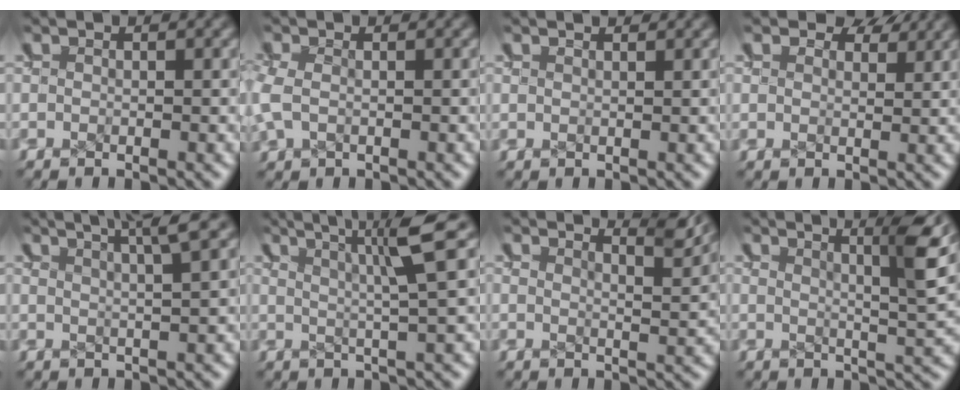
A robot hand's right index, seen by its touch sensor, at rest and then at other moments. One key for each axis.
{"total": 1.2, "fx": 0.6, "fy": 0.4, "fz": 0.9, "tx": -0.024, "ty": -0.001, "tz": 0.018}
{"total": 1.1, "fx": 0.8, "fy": -0.7, "fz": -0.3, "tx": 0.006, "ty": -0.002, "tz": 0.017}
{"total": 2.1, "fx": 1.9, "fy": 0.7, "fz": 0.6, "tx": -0.013, "ty": 0.002, "tz": 0.027}
{"total": 5.7, "fx": 4.6, "fy": 1.1, "fz": 3.2, "tx": -0.025, "ty": 0.023, "tz": 0.066}
{"total": 5.1, "fx": 3.5, "fy": -0.7, "fz": 3.6, "tx": -0.022, "ty": 0.020, "tz": 0.053}
{"total": 3.9, "fx": 3.5, "fy": -0.5, "fz": 1.6, "tx": -0.013, "ty": -0.003, "tz": 0.059}
{"total": 6.6, "fx": 4.0, "fy": 0.4, "fz": 5.2, "tx": -0.042, "ty": 0.009, "tz": 0.062}